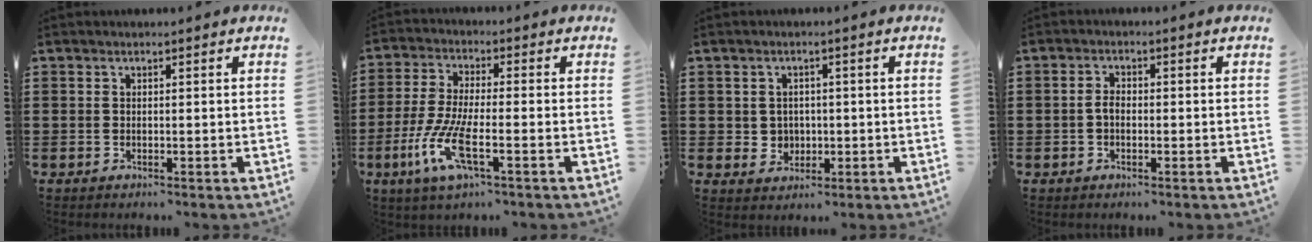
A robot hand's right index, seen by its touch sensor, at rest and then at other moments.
{"total": 8.4, "force": [-3.6, 2.0, 7.3], "torque": [-0.173, -0.018, -0.072]}
{"total": 2.7, "force": [0.1, 2.6, 0.7], "torque": [-0.025, 0.009, -0.001]}
{"total": 2.0, "force": [-0.5, 1.1, 1.6], "torque": [-0.039, 0.000, -0.012]}